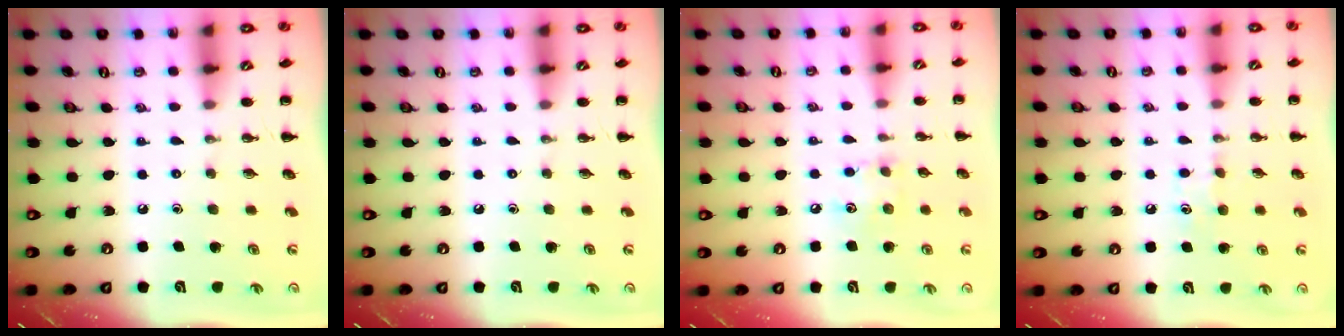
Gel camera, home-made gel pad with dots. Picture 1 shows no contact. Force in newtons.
{"total": 0.0}
{"total": 6.8, "press": 6.6, "slide": 1.4}
{"total": 4.8, "press": 4.6, "slide": 1.5}